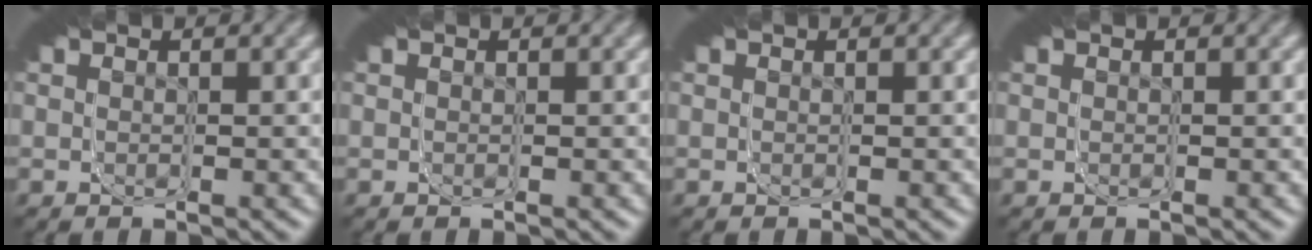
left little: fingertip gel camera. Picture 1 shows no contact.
{"total": 0.0}
{"total": 0.0}
{"total": 0.0}